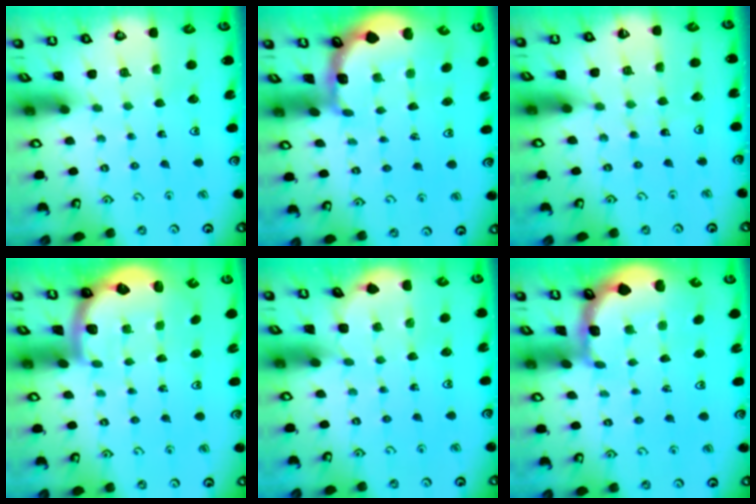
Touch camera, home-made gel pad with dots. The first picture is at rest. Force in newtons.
{"total": 1.8, "press": 1.8, "slide": 0.2}
{"total": 3.4, "press": 3.4, "slide": 0.3}
{"total": 2.2, "press": 2.1, "slide": 0.8}
{"total": 2.1, "press": 2.1, "slide": 0.2}
{"total": 1.8, "press": 1.8, "slide": 0.2}